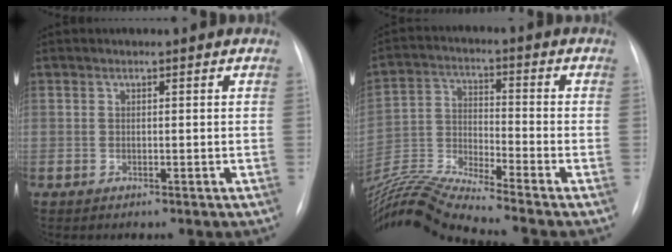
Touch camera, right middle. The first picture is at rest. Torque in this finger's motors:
{"motor_torque": [0.17, -1.54, -0.06, 0.07]}